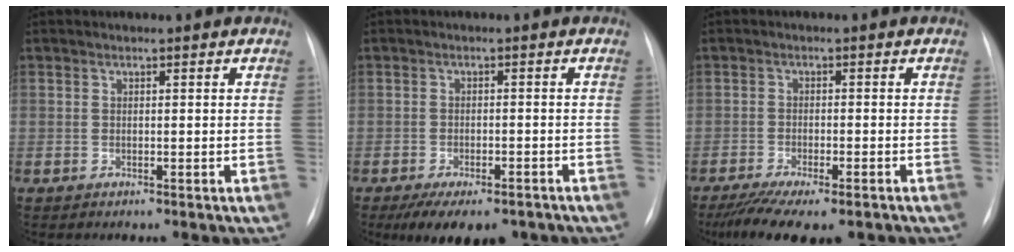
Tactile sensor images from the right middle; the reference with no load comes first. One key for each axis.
{"total": 10.2, "fx": -7.6, "fy": 4.1, "fz": 5.5, "tx": -0.073, "ty": -0.006, "tz": -0.106}
{"total": 11.7, "fx": -9.0, "fy": 2.9, "fz": 6.8, "tx": -0.113, "ty": -0.017, "tz": -0.135}